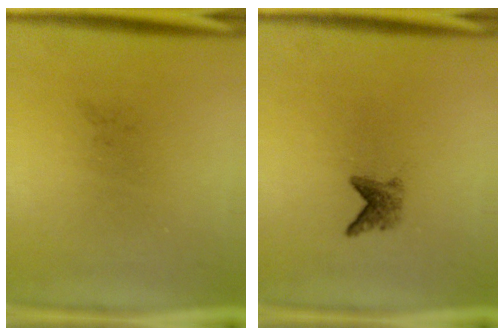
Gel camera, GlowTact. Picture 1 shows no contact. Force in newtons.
{"total": 2.1}